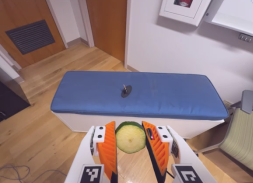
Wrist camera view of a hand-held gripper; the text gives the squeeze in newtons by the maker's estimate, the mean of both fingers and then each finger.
{"total": 8.9, "left": 8.6, "right": 9.2}